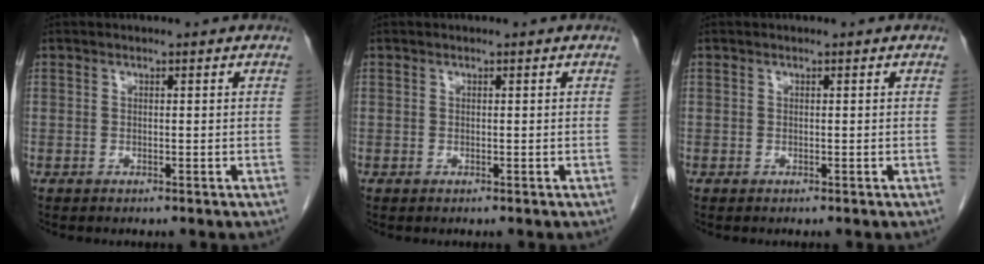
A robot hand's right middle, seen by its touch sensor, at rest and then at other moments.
{"total": 0.0}
{"total": 0.0}